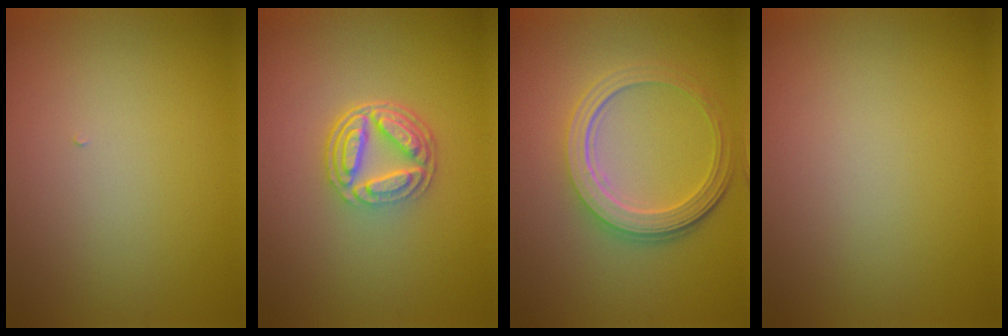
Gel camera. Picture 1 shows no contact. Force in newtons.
{"total": 4.8, "press": 3.5, "slide": 3.3}
{"total": 5.2, "press": 3.8, "slide": 3.5}
{"total": 0.0}